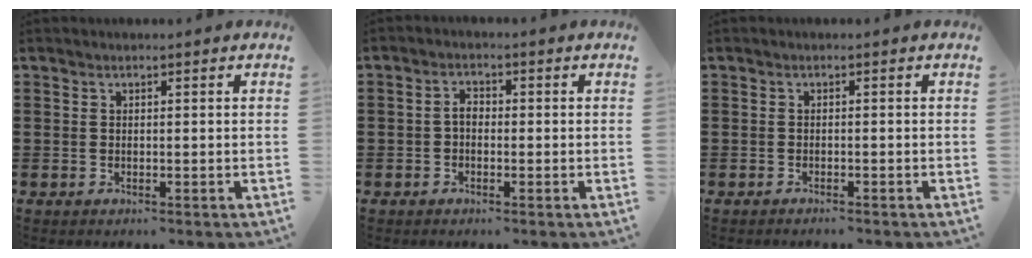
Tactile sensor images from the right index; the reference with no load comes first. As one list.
[{"total": 2.1, "force": [-0.6, 1.2, 1.6], "torque": [-0.040, 0.001, -0.015]}, {"total": 0.7, "force": [-0.7, 0.0, 0.2], "torque": [-0.005, -0.002, -0.014]}]